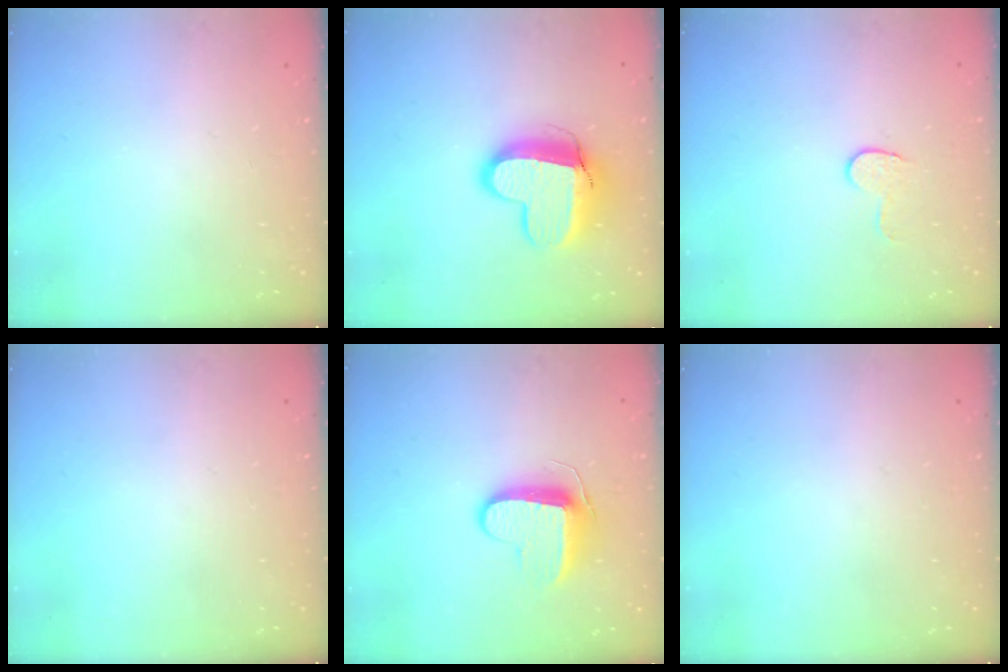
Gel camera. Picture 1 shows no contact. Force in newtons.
{"total": 13.4, "press": 13.3, "slide": 1.3}
{"total": 5.9, "press": 5.9, "slide": 0.5}
{"total": 0.0}
{"total": 9.6, "press": 9.6, "slide": 0.9}
{"total": 0.0}